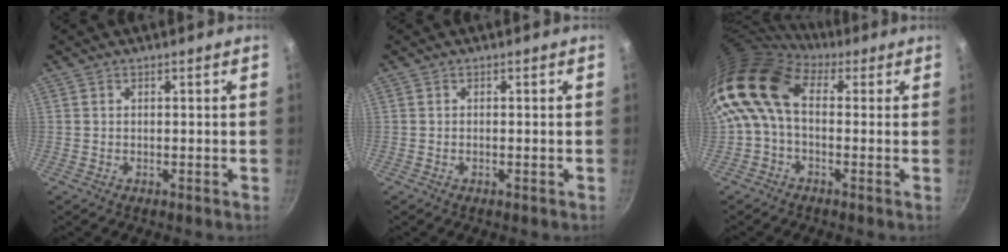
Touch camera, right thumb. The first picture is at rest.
{"total": 0.6, "force": [-0.2, 0.1, 0.5], "torque": [-0.010, 0.003, -0.006]}
{"total": 13.0, "force": [1.4, 8.3, 9.9], "torque": [-0.188, 0.023, 0.006]}